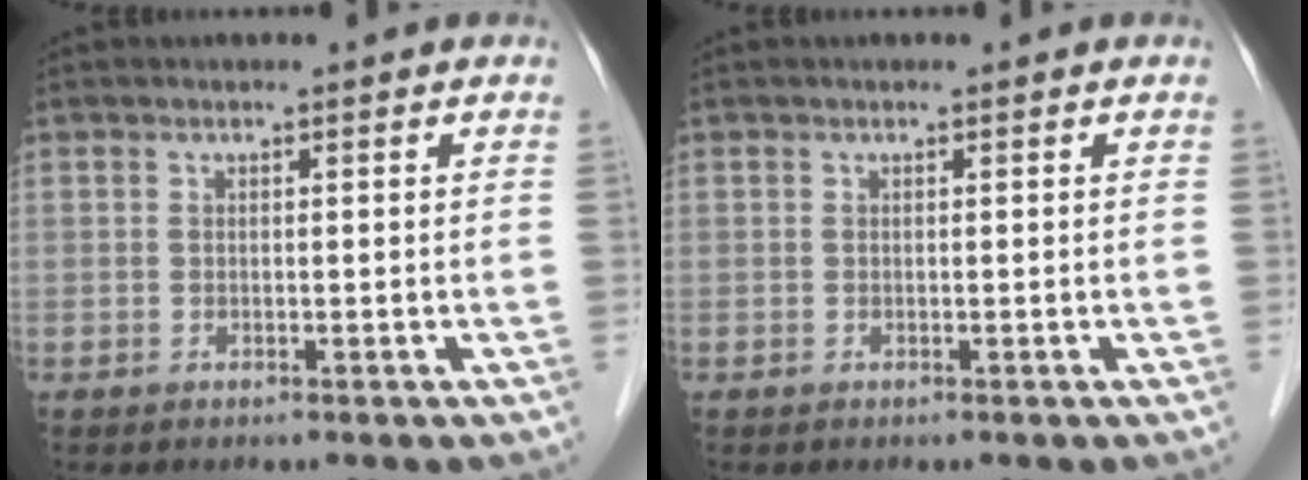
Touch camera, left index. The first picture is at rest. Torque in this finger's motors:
{"motor_torque": [-0.03, -0.01, 0.01, 0.00]}